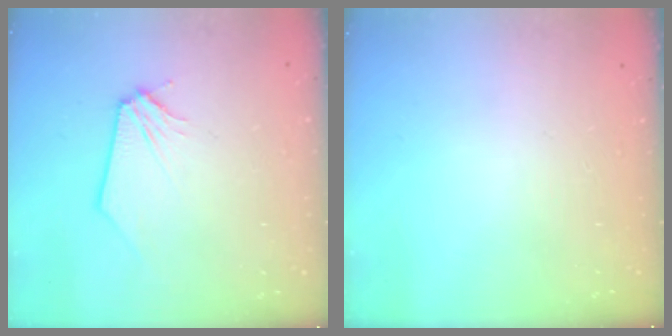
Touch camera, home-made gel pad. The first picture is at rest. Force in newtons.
{"total": 0.0}